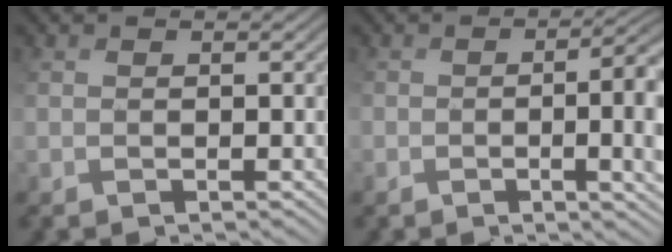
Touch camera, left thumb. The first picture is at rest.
{"total": 8.1, "force": [-1.7, 3.0, 7.4], "torque": [-0.099, -0.006, -0.003]}